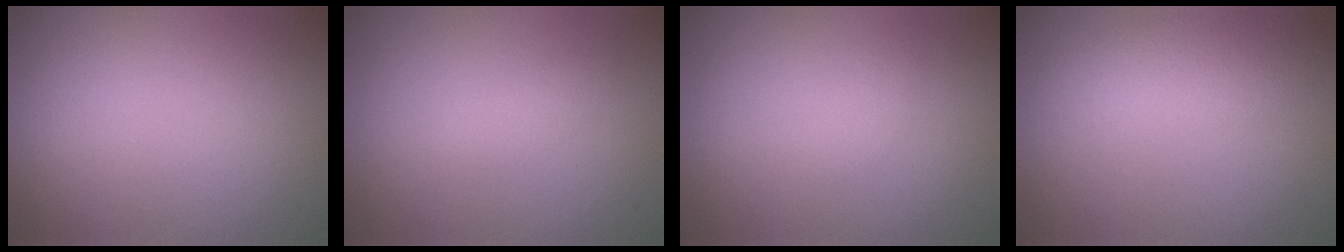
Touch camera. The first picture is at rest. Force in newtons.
{"total": 1.1, "press": 1.1, "slide": 0.1}
{"total": 0.8, "press": 0.8, "slide": 0.0}
{"total": 3.6, "press": 3.6, "slide": 0.1}